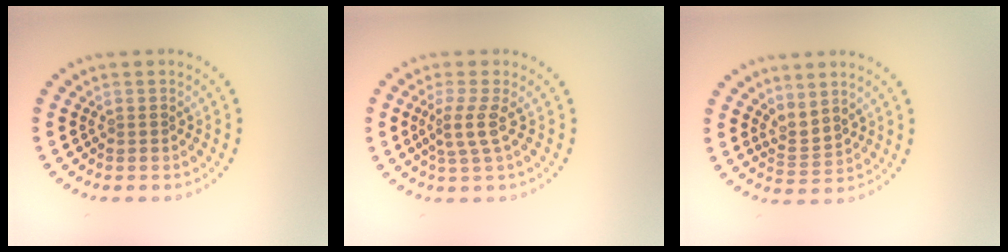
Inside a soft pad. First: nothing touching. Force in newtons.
{"total": 2.2, "press": 1.7, "slide": 1.4}
{"total": 2.1, "press": 1.4, "slide": 1.6}